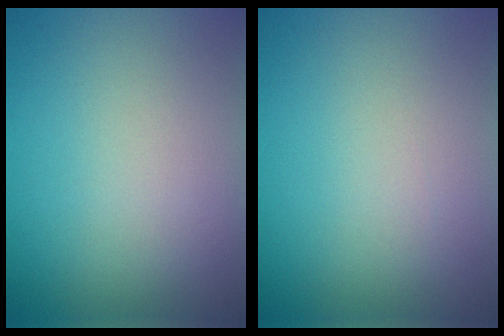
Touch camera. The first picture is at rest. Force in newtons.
{"total": 0.0}